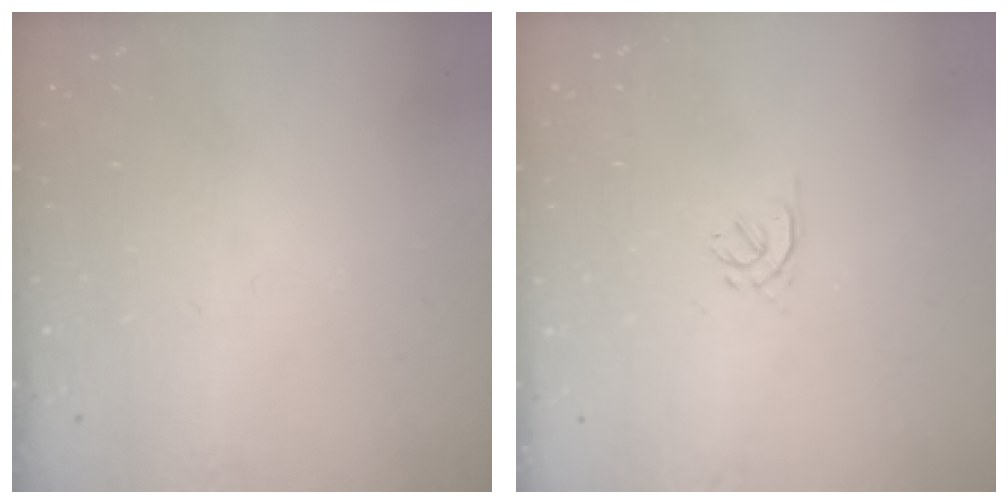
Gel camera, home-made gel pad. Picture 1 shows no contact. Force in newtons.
{"total": 1.6, "press": 1.5, "slide": 0.6}